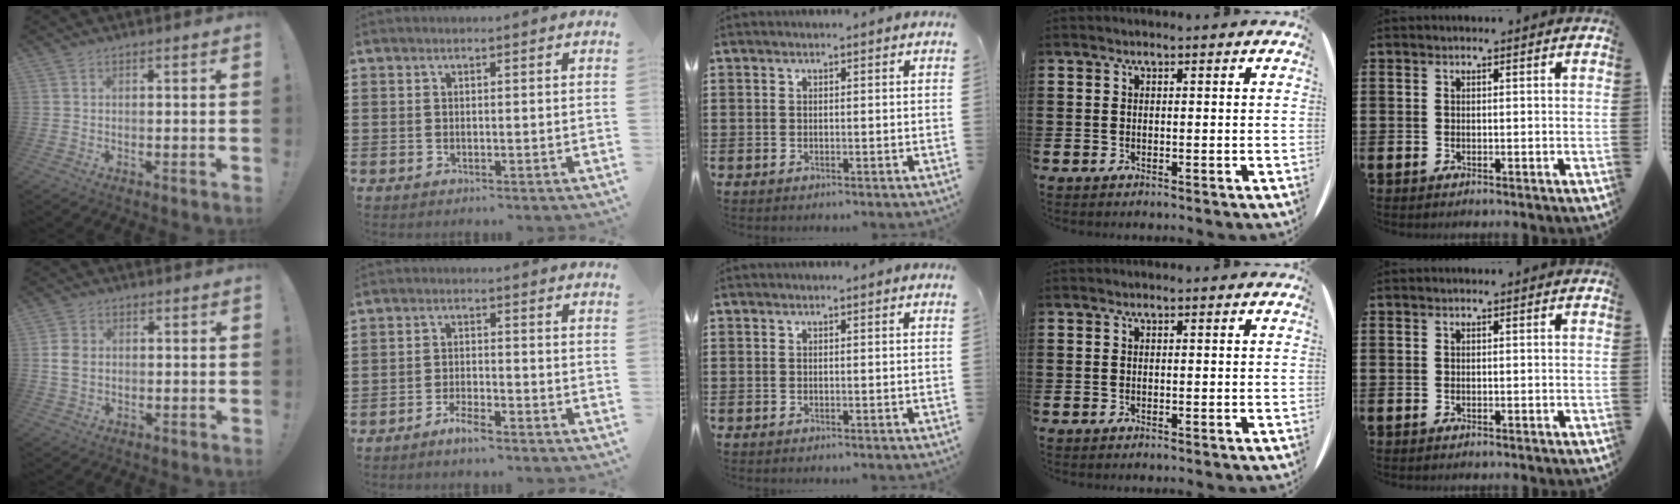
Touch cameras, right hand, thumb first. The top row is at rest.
{"thumb": {"total": 5.1, "force": [0.4, 3.9, 3.2], "torque": [-0.058, 0.002, 0.005]}, "index": {"total": 2.8, "force": [-2.5, 0.7, 1.1], "torque": [-0.029, 0.007, -0.050]}}